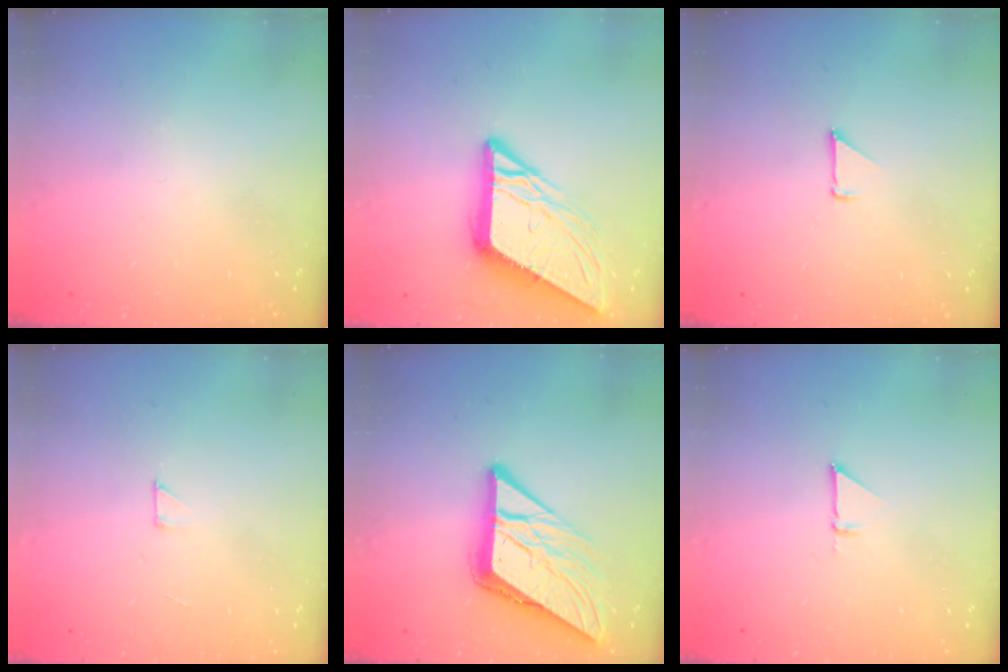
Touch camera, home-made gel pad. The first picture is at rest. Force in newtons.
{"total": 10.6, "press": 10.5, "slide": 1.1}
{"total": 0.9, "press": 0.9, "slide": 0.1}
{"total": 2.0, "press": 2.0, "slide": 0.0}
{"total": 11.5, "press": 11.4, "slide": 1.1}
{"total": 2.5, "press": 2.5, "slide": 0.1}